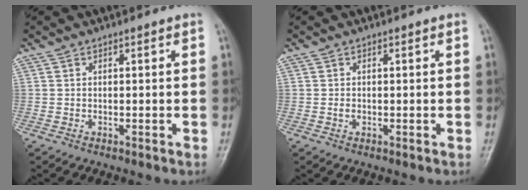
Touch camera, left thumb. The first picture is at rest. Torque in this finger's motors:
{"motor_torque": [0.30, -0.05, 0.55, 0.13, 0.00]}